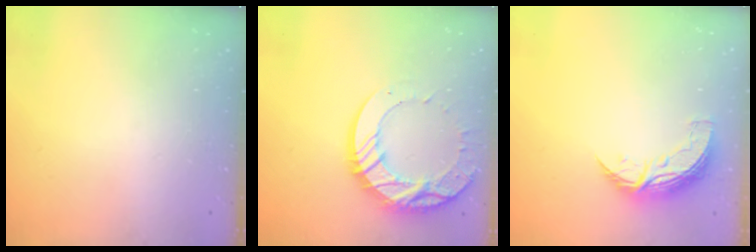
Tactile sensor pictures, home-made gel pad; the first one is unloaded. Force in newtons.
{"total": 16.6, "press": 16.5, "slide": 1.3}
{"total": 8.4, "press": 8.4, "slide": 0.3}